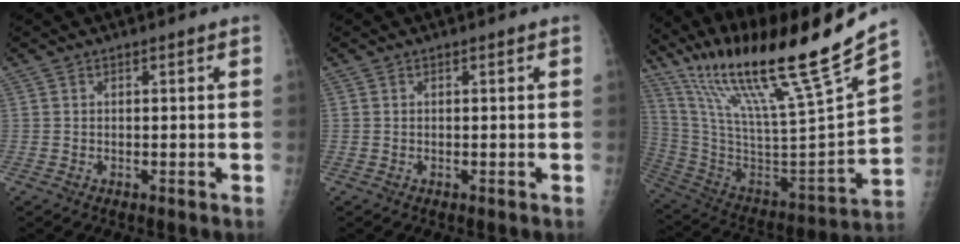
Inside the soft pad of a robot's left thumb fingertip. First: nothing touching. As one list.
[{"total": 0.0}, {"total": 28.3, "force": [21.8, 1.0, 18.0], "torque": [-0.291, -0.110, 0.384]}]